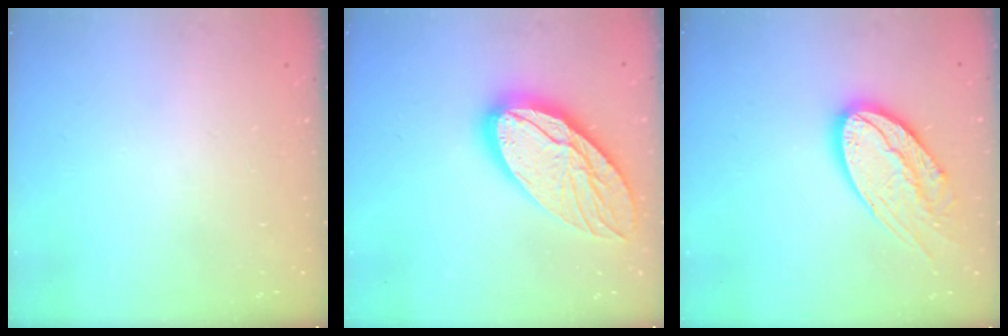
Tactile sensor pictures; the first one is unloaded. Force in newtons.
{"total": 23.7, "press": 23.6, "slide": 2.1}
{"total": 19.0, "press": 18.9, "slide": 1.8}